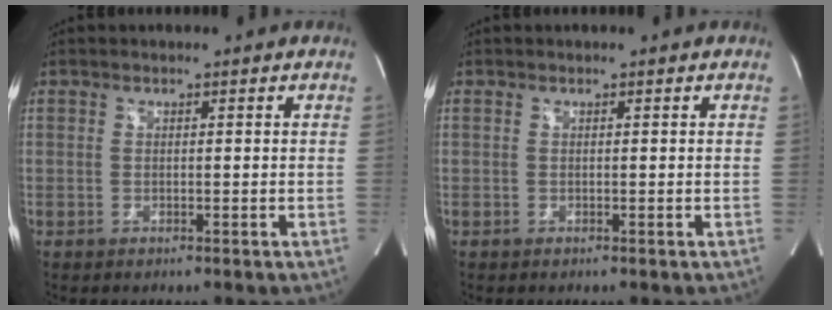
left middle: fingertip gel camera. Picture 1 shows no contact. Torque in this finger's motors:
{"motor_torque": [-0.03, -0.03, -0.10, 0.00]}